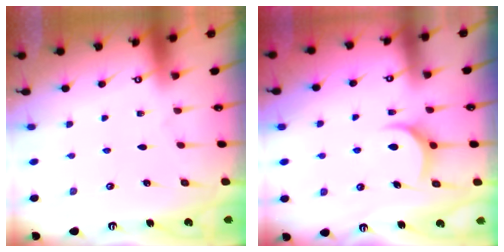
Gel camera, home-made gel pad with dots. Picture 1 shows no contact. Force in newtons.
{"total": 7.2, "press": 7.2, "slide": 0.7}